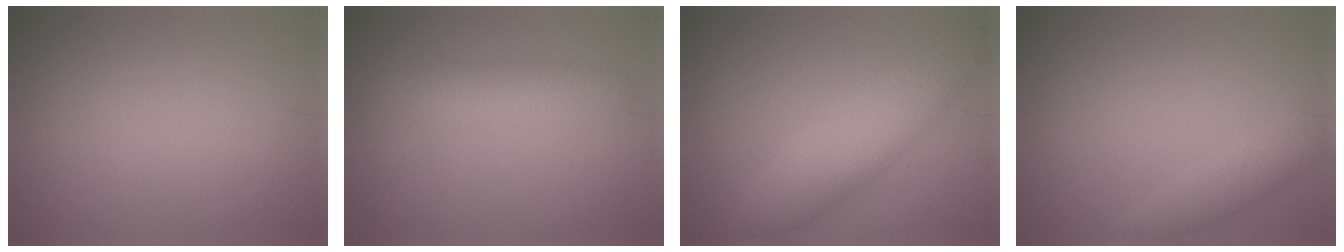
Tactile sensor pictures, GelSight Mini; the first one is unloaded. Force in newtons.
{"total": 2.4, "press": 2.4, "slide": 0.0}
{"total": 5.8, "press": 5.8, "slide": 0.1}
{"total": 2.3, "press": 2.3, "slide": 0.1}